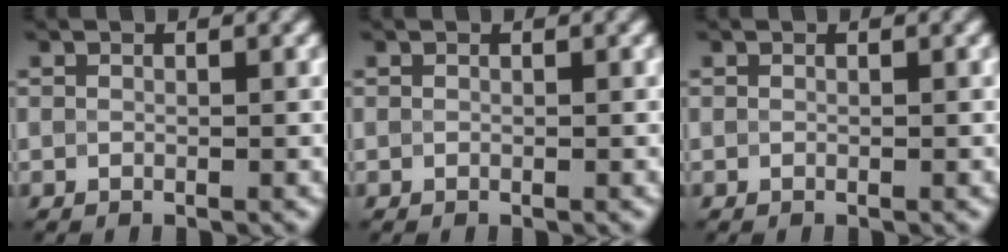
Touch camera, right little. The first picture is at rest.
{"total": 0.0}
{"total": 0.0}